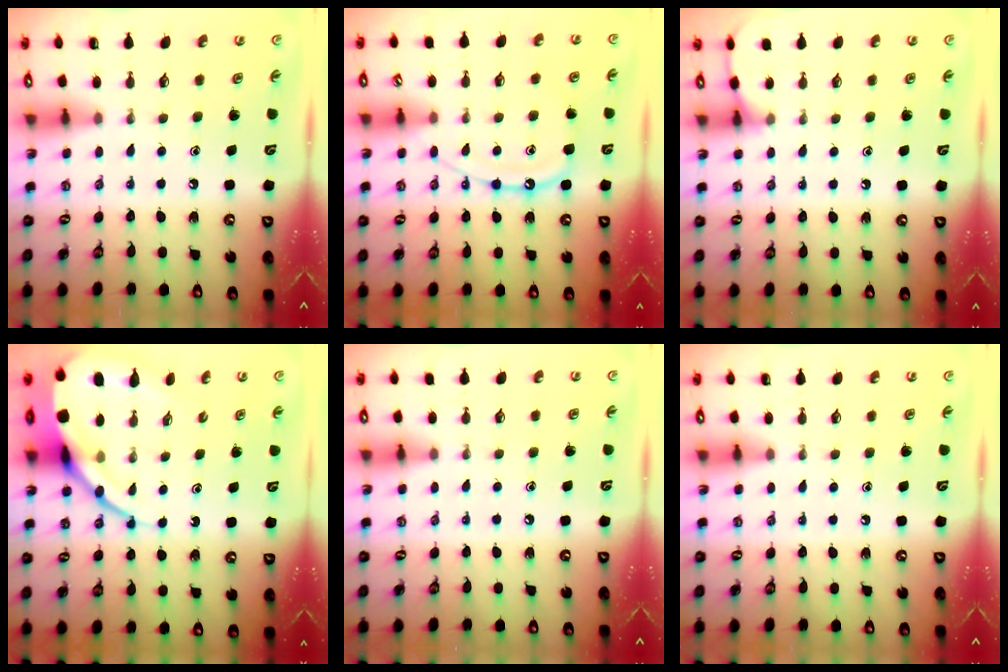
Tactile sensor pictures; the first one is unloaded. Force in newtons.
{"total": 11.8, "press": 11.8, "slide": 1.1}
{"total": 3.9, "press": 3.8, "slide": 0.5}
{"total": 13.1, "press": 13.1, "slide": 1.2}
{"total": 1.0, "press": 1.0, "slide": 0.2}
{"total": 0.0}